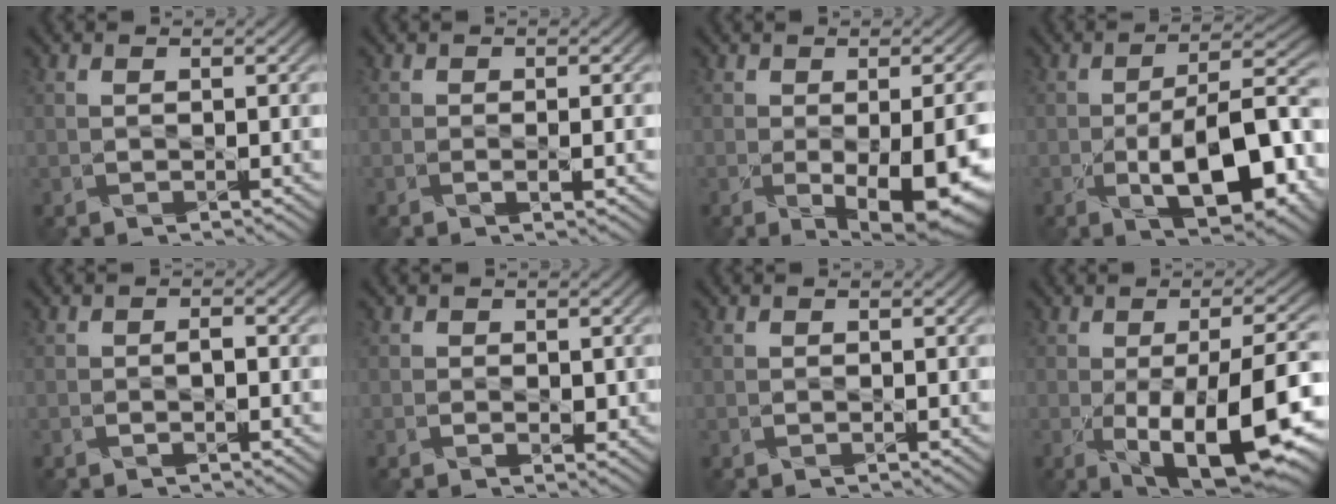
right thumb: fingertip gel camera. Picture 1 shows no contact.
{"total": 1.4, "force": [-0.8, 0.5, 1.0], "torque": [-0.014, -0.006, -0.015]}
{"total": 10.1, "force": [-3.5, 4.7, 8.3], "torque": [-0.110, -0.039, -0.032]}
{"total": 11.4, "force": [-3.9, 4.6, 9.7], "torque": [-0.156, -0.010, -0.061]}
{"total": 1.3, "force": [-0.8, 0.6, 0.9], "torque": [-0.012, -0.003, -0.017]}
{"total": 1.5, "force": [-0.5, 1.2, 0.7], "torque": [-0.009, -0.012, -0.009]}
{"total": 0.0}
{"total": 14.0, "force": [-4.3, 5.6, 12.1], "torque": [-0.188, -0.041, -0.055]}